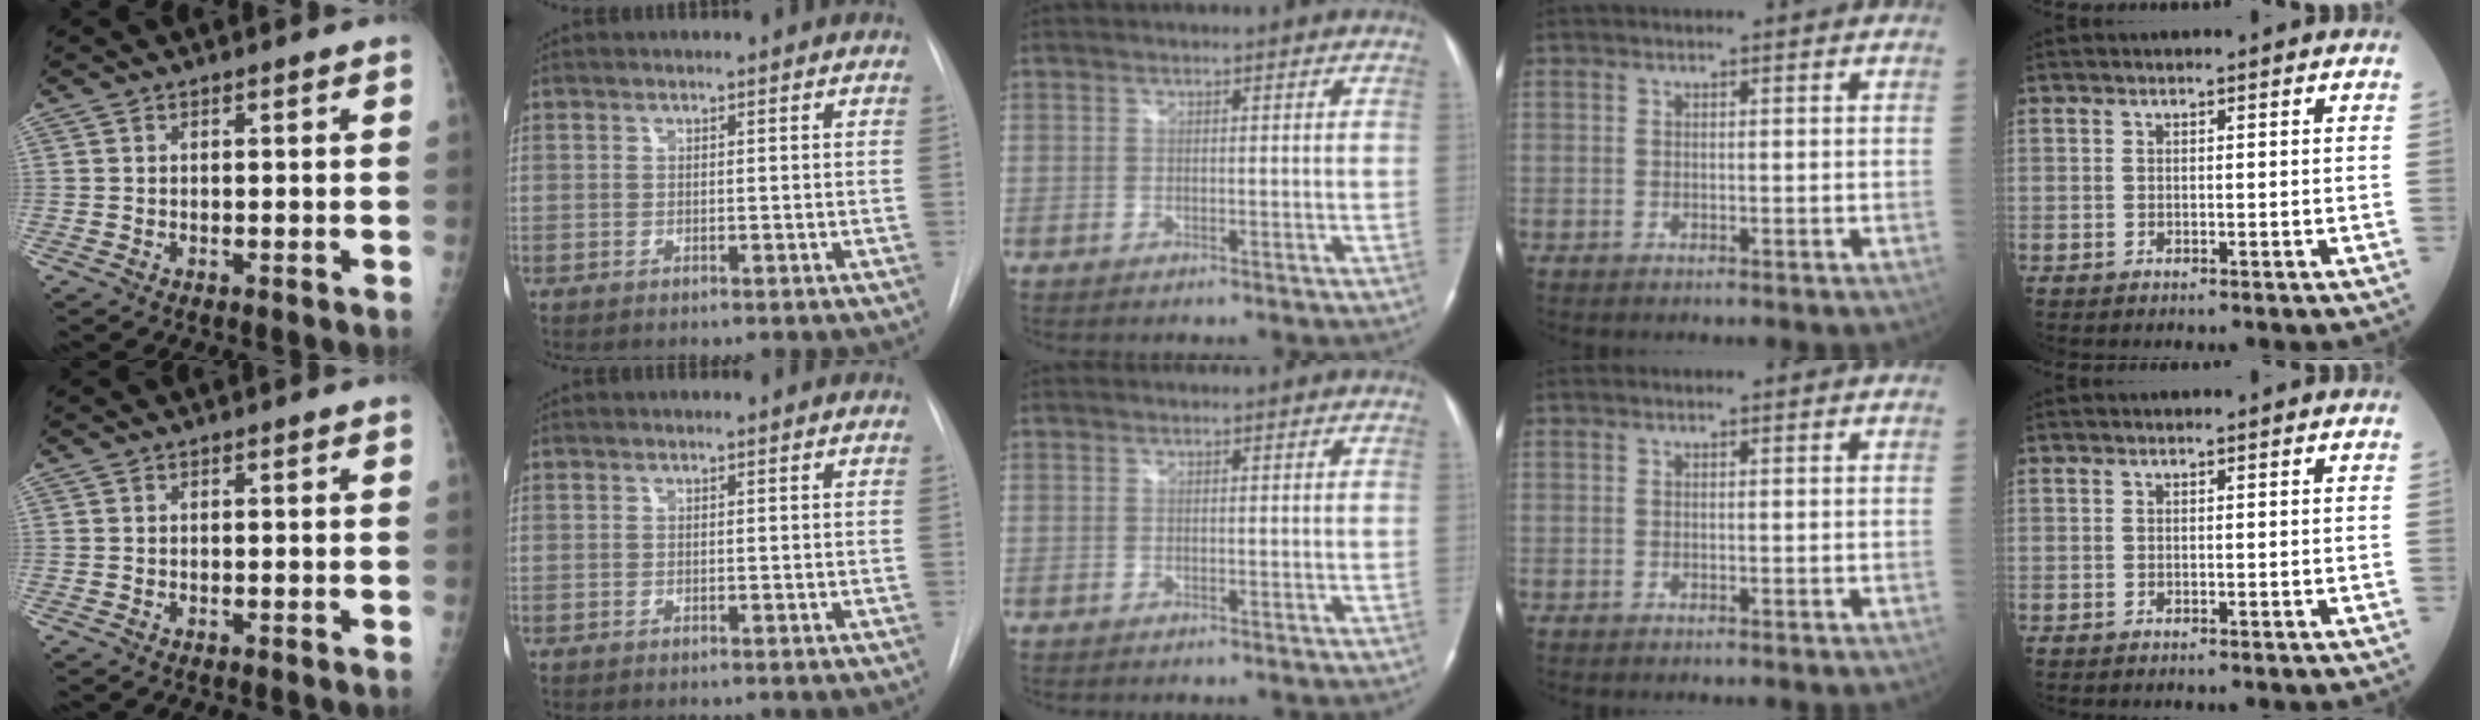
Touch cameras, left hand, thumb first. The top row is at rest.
{}